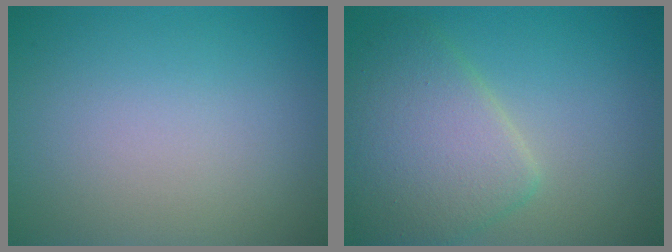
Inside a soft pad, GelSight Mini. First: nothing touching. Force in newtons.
{"total": 5.8, "press": 5.8, "slide": 0.4}